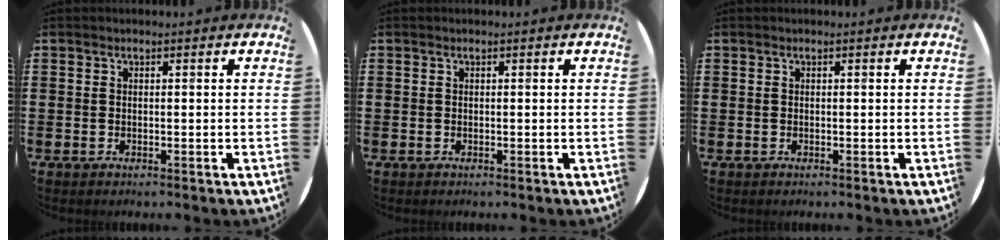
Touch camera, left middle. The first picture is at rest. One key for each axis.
{"total": 0.0}
{"total": 0.0}